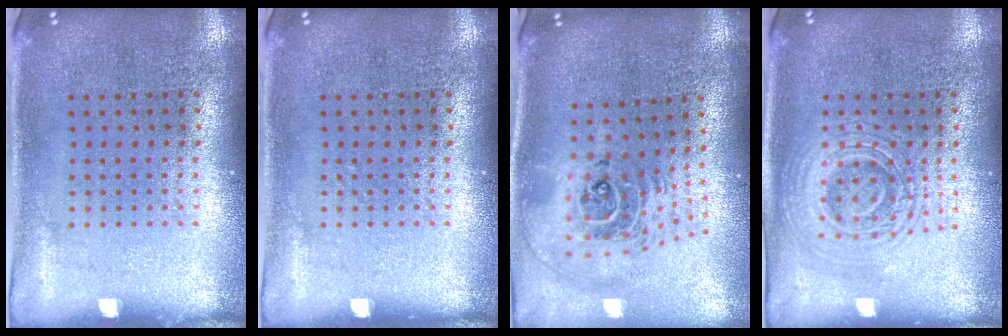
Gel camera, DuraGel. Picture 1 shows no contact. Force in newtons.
{"total": 0.0}
{"total": 2.5, "press": 1.8, "slide": 1.7}
{"total": 2.6, "press": 2.5, "slide": 0.5}